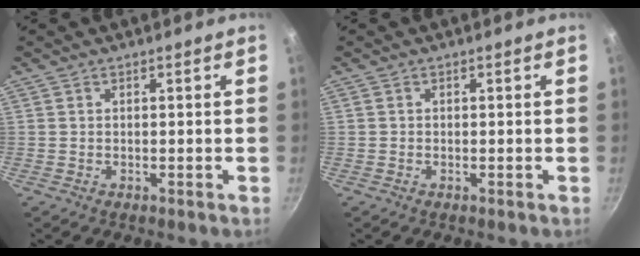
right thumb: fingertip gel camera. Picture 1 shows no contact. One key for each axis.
{"total": 0.0}